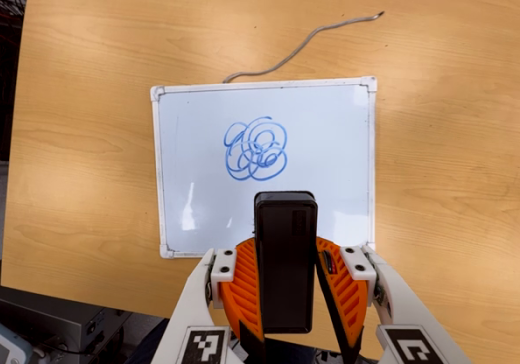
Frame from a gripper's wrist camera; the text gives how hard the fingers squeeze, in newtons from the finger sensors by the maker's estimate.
{"total": 5.0, "left": 4.5, "right": 5.5}